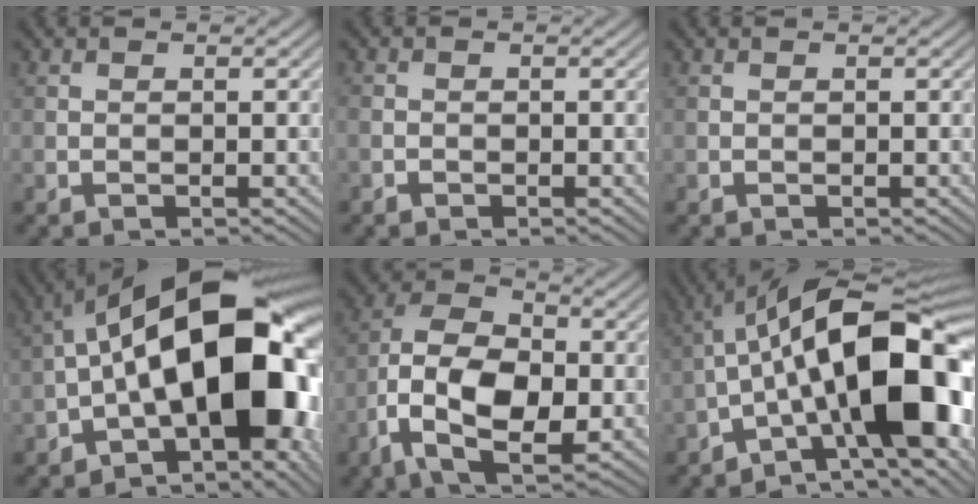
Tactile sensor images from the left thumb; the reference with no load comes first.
{"total": 0.8, "force": [-0.6, 0.5, 0.1], "torque": [0.002, -0.002, -0.012]}
{"total": 0.0}
{"total": 19.4, "force": [-1.9, 9.2, 17.0], "torque": [-0.243, 0.030, -0.045]}
{"total": 12.2, "force": [-3.8, 6.8, 9.4], "torque": [-0.197, -0.006, -0.077]}
{"total": 19.3, "force": [-3.3, 7.4, 17.5], "torque": [-0.262, 0.025, -0.066]}